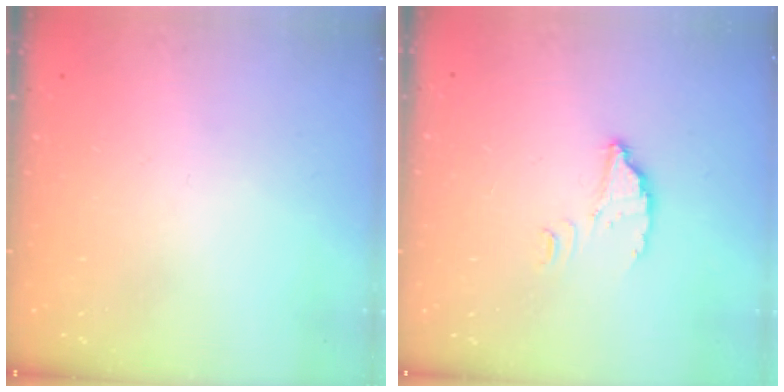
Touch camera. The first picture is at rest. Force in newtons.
{"total": 2.6, "press": 2.6, "slide": 0.2}